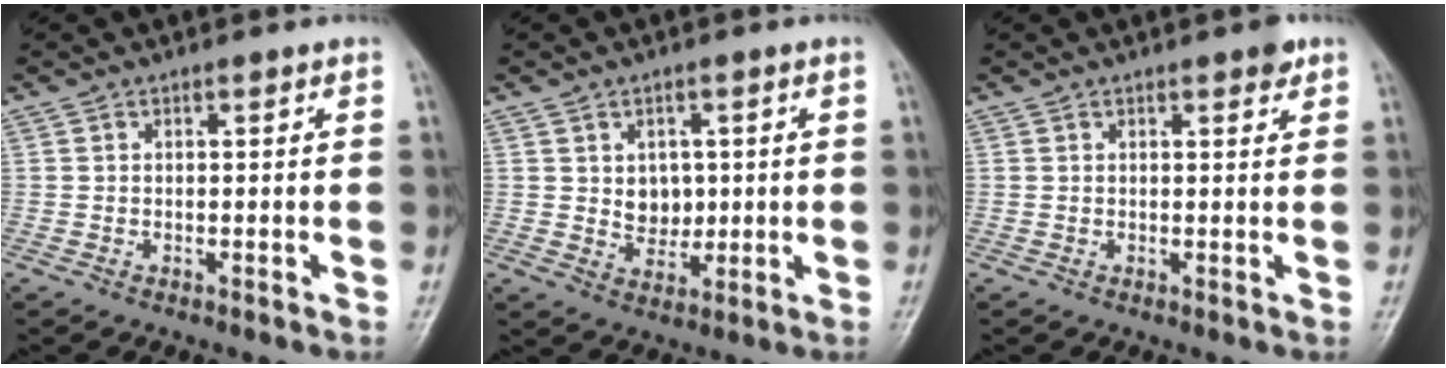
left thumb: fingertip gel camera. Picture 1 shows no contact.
{"total": 5.2, "force": [0.8, 4.2, 3.0], "torque": [-0.019, -0.008, 0.020]}
{"total": 2.3, "force": [1.5, 0.8, 1.6], "torque": [-0.016, -0.005, 0.017]}